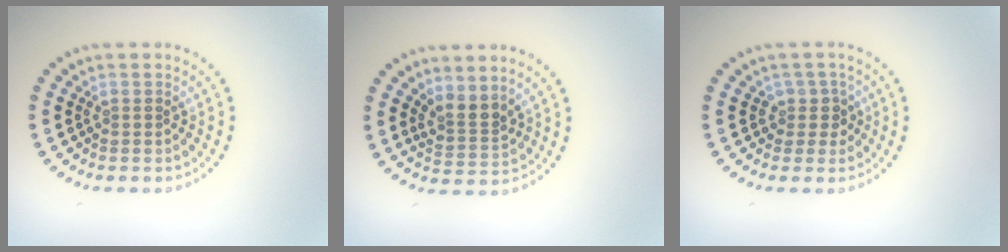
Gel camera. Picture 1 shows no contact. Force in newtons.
{"total": 2.5, "press": 1.8, "slide": 1.7}
{"total": 1.8, "press": 1.4, "slide": 1.2}